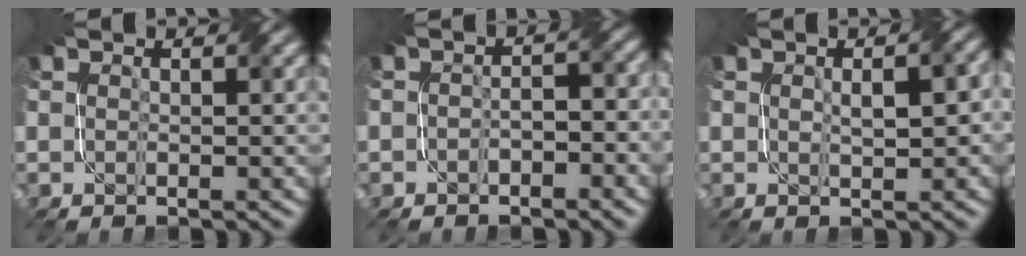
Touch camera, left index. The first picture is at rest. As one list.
[{"total": 2.5, "force": [-1.1, 1.3, 1.8], "torque": [-0.030, 0.003, -0.019]}, {"total": 3.1, "force": [0.4, 1.1, 2.9], "torque": [-0.049, 0.007, 0.009]}]